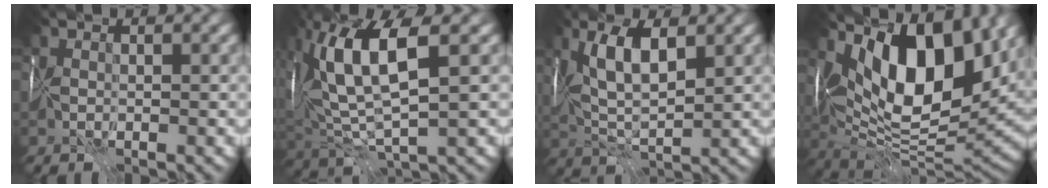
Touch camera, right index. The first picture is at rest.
{"total": 9.3, "force": [3.8, 2.7, 8.0], "torque": [-0.160, 0.011, 0.069]}
{"total": 5.0, "force": [2.2, 1.4, 4.3], "torque": [-0.076, -0.001, 0.040]}
{"total": 13.9, "force": [5.9, 5.7, 11.3], "torque": [-0.160, 0.004, 0.089]}